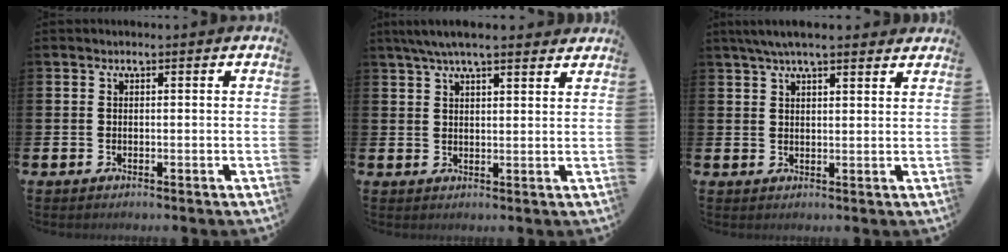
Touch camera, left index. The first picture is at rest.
{"total": 5.5, "force": [4.8, 0.9, 2.5], "torque": [-0.059, -0.007, 0.088]}
{"total": 4.8, "force": [4.1, 0.8, 2.3], "torque": [-0.051, -0.006, 0.073]}